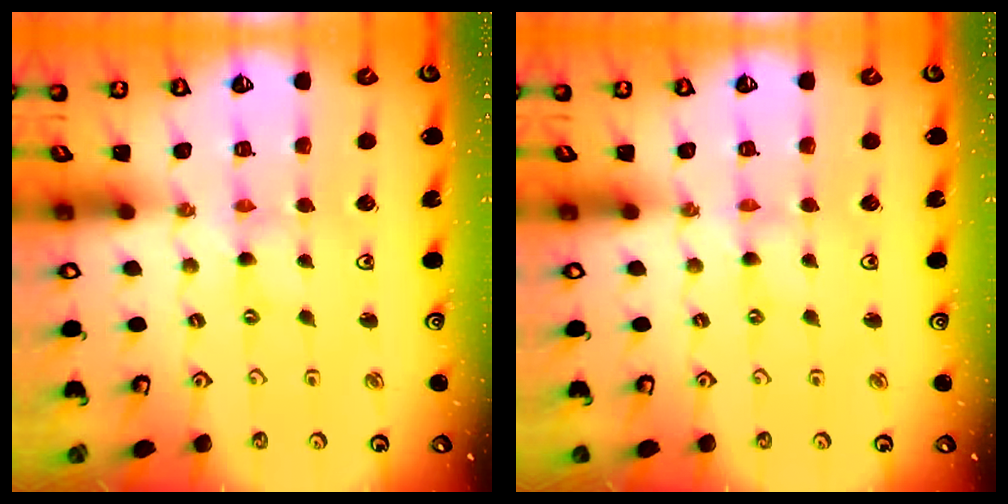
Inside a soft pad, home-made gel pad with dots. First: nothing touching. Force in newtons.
{"total": 0.0}